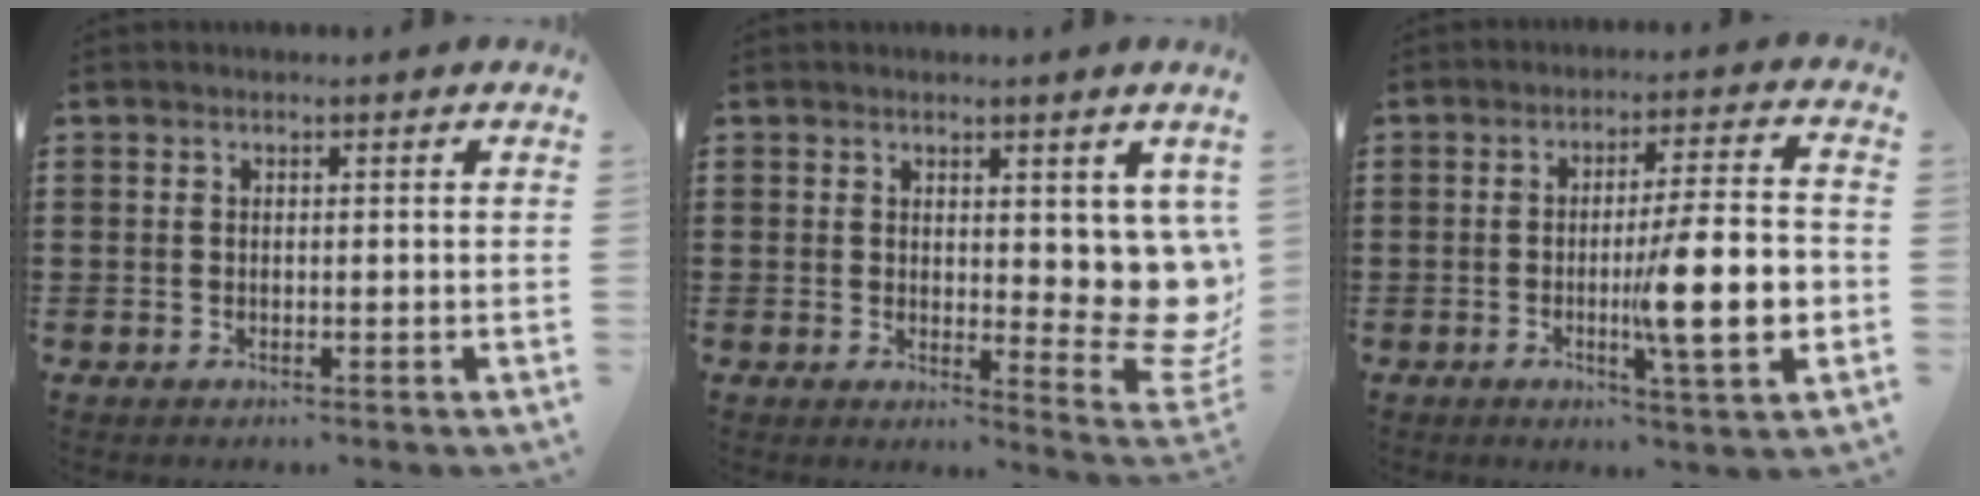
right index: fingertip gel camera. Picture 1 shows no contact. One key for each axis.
{"total": 6.8, "fx": 2.7, "fy": 3.7, "fz": 4.9, "tx": -0.052, "ty": -0.025, "tz": 0.050}
{"total": 12.4, "fx": -2.1, "fy": 2.2, "fz": 12.0, "tx": -0.172, "ty": -0.007, "tz": -0.038}